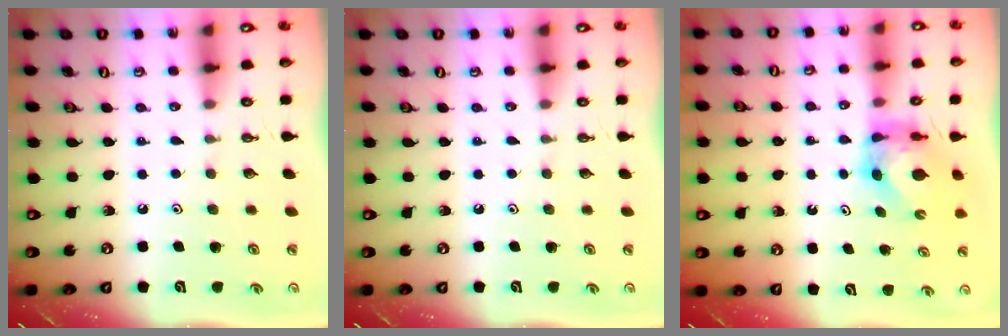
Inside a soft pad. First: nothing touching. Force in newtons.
{"total": 0.0}
{"total": 6.0, "press": 6.0, "slide": 0.3}